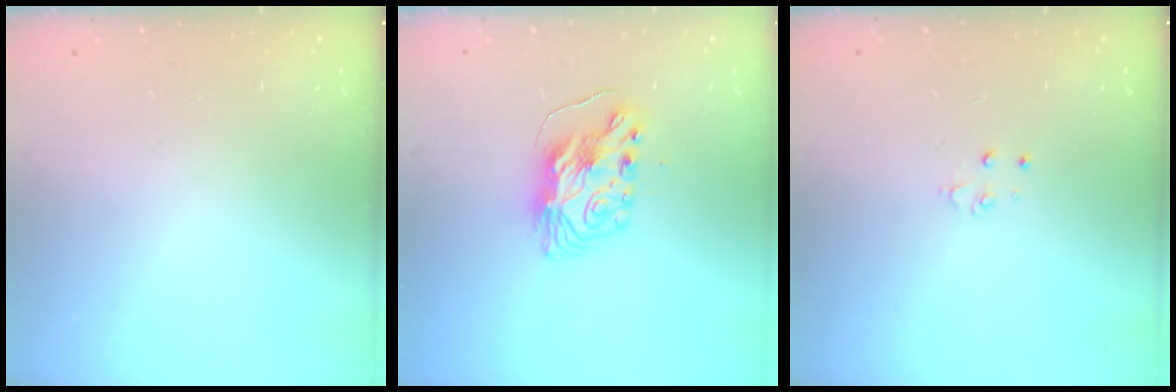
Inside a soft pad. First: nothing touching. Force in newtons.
{"total": 9.0, "press": 9.0, "slide": 0.6}
{"total": 2.8, "press": 2.8, "slide": 0.3}